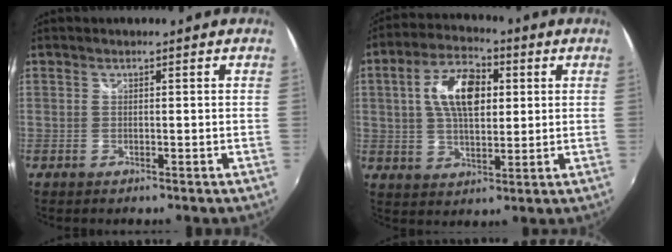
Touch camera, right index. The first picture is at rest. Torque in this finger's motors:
{"motor_torque": [0.36, 0.06, 0.48, 0.09]}